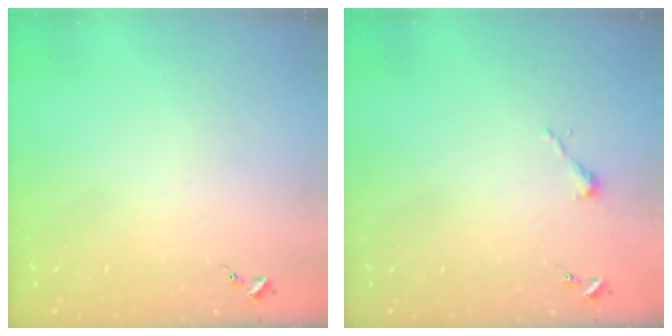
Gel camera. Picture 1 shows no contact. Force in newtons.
{"total": 2.5, "press": 2.5, "slide": 0.2}